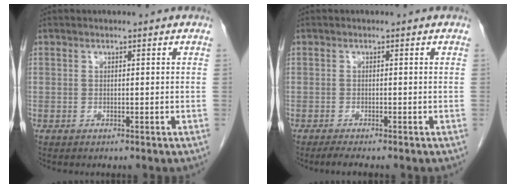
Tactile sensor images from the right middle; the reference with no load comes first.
{"total": 2.1, "force": [-1.7, -0.1, 1.2], "torque": [-0.026, -0.007, -0.029]}